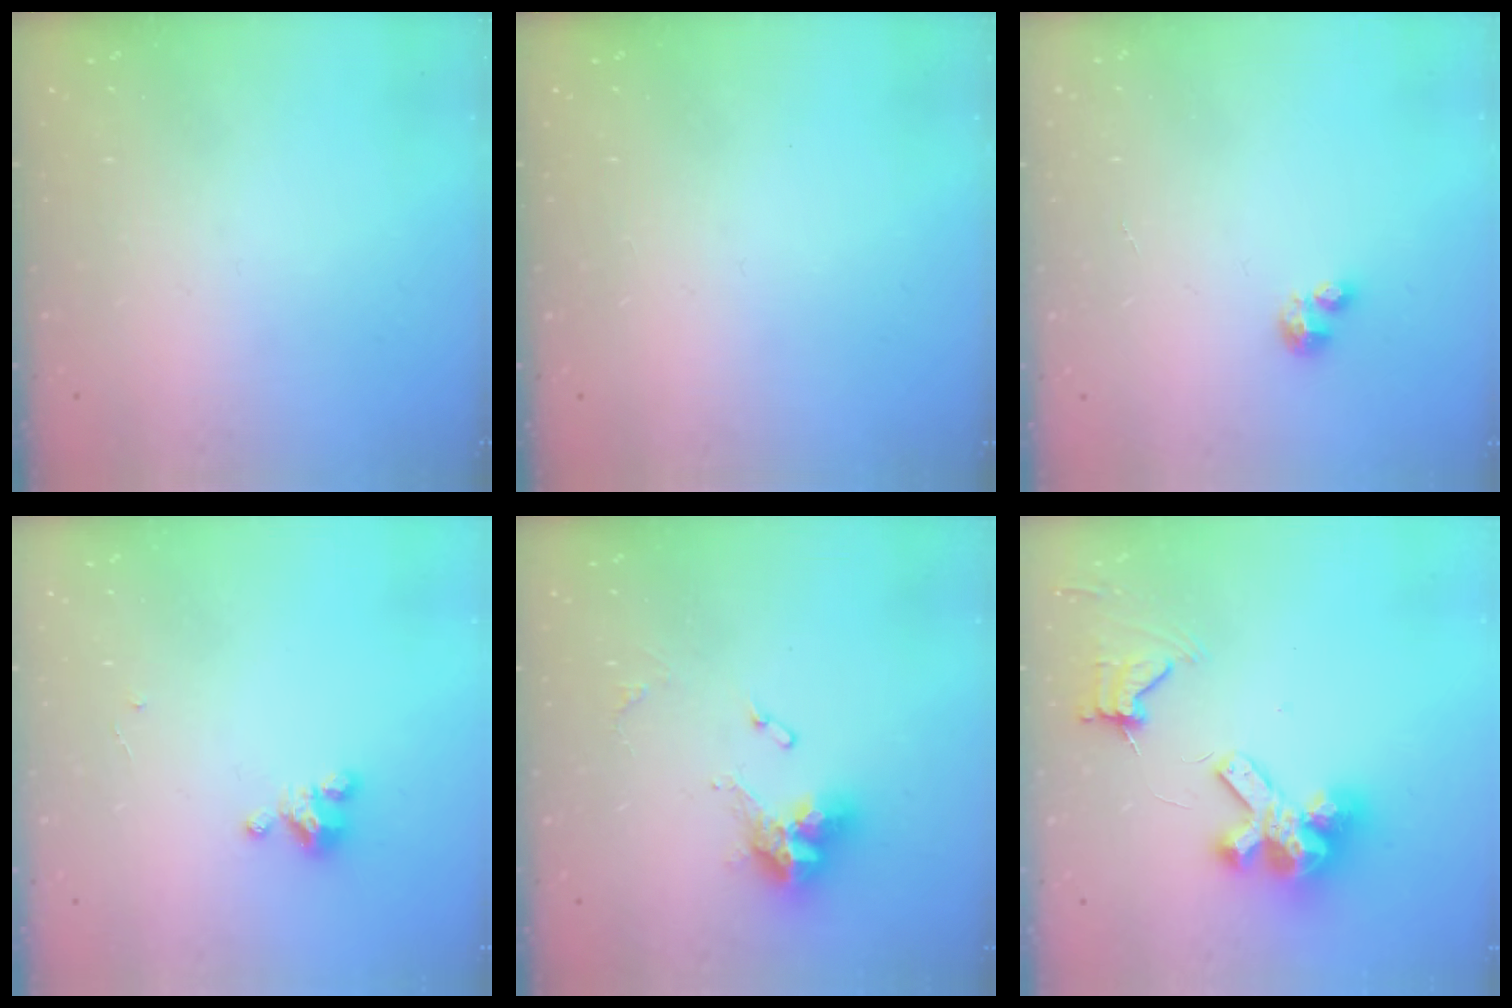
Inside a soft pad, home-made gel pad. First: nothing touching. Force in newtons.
{"total": 0.0}
{"total": 2.1, "press": 2.1, "slide": 0.2}
{"total": 2.7, "press": 2.7, "slide": 0.3}
{"total": 11.5, "press": 11.4, "slide": 1.4}
{"total": 11.4, "press": 11.3, "slide": 1.5}